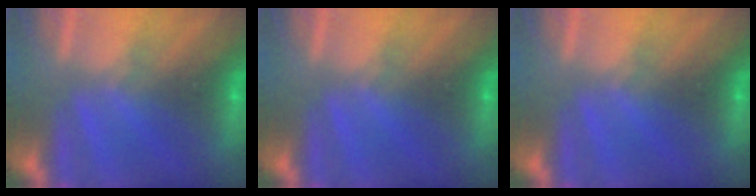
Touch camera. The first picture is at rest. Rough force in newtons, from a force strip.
{"total": 0.0}
{"total": 0.0}